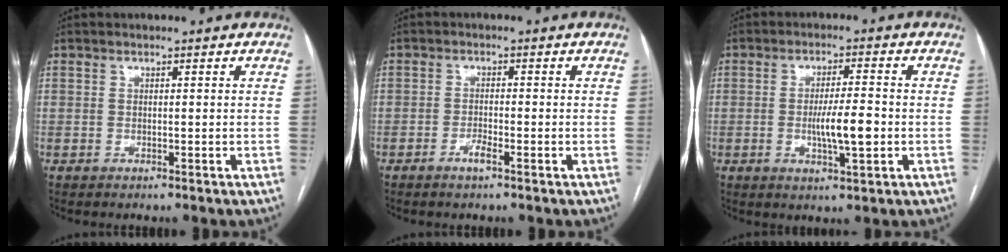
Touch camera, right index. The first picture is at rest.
{"total": 1.8, "force": [-1.2, 0.1, 1.3], "torque": [-0.026, 0.001, -0.028]}
{"total": 6.5, "force": [-1.2, 0.9, 6.3], "torque": [-0.113, -0.007, -0.019]}